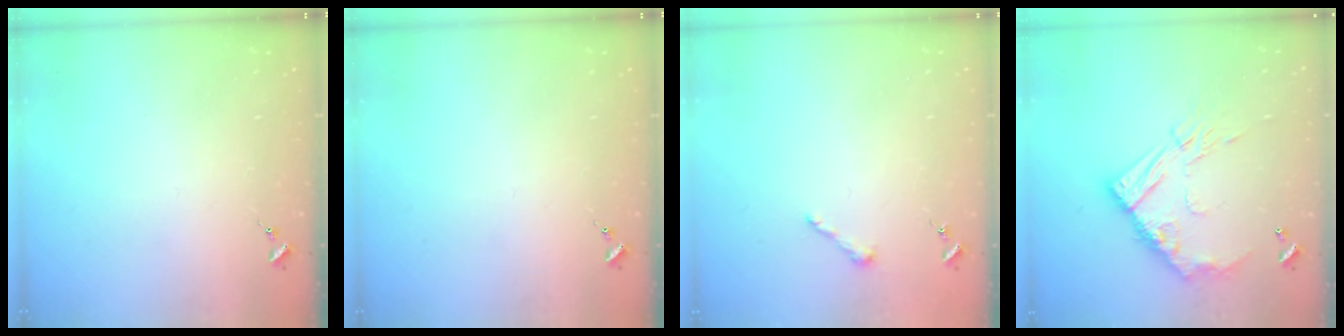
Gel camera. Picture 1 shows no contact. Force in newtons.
{"total": 0.0}
{"total": 3.6, "press": 3.6, "slide": 0.4}
{"total": 14.5, "press": 14.5, "slide": 1.1}